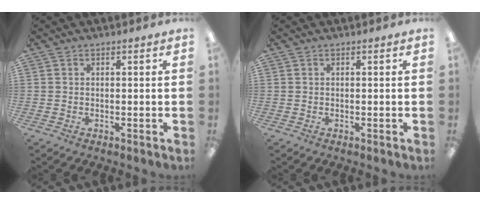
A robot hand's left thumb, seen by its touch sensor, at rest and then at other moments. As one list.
[{"total": 0.0}]